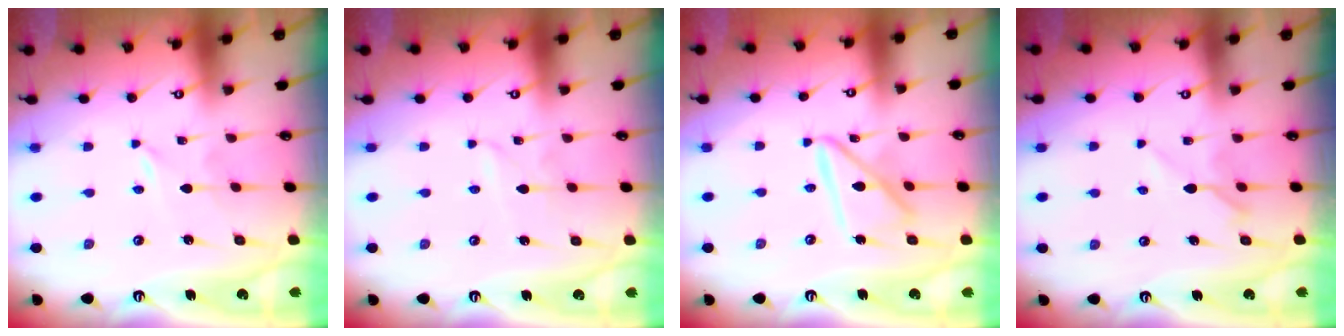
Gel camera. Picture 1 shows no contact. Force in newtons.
{"total": 1.6, "press": 1.5, "slide": 0.1}
{"total": 12.1, "press": 12.0, "slide": 1.0}
{"total": 6.6, "press": 6.5, "slide": 0.6}